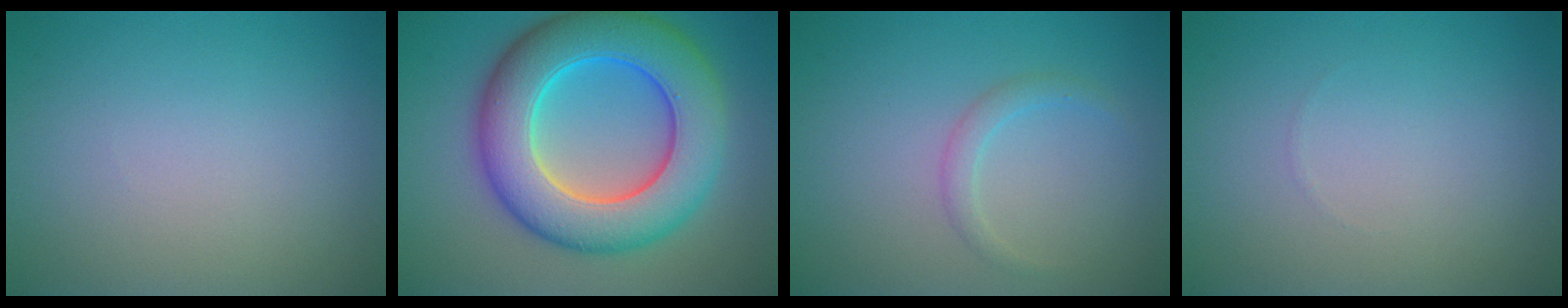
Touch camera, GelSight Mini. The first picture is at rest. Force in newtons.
{"total": 11.3, "press": 11.3, "slide": 0.2}
{"total": 1.4, "press": 1.4, "slide": 0.1}
{"total": 0.0}